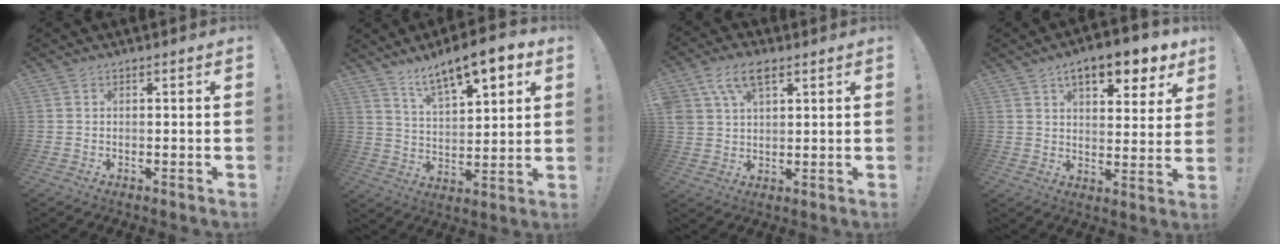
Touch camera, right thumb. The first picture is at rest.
{"total": 13.2, "force": [9.4, 4.2, 8.2], "torque": [-0.137, -0.060, 0.159]}
{"total": 8.5, "force": [4.5, 4.7, 5.4], "torque": [-0.106, 0.001, 0.089]}
{"total": 11.4, "force": [7.2, 4.4, 7.7], "torque": [-0.109, -0.039, 0.121]}